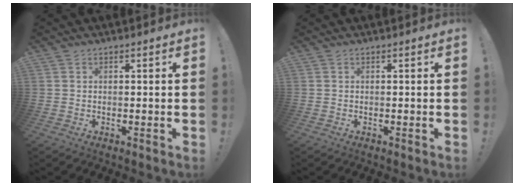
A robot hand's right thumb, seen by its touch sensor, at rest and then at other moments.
{"total": 0.0}